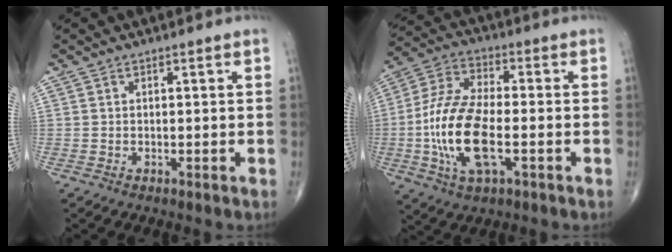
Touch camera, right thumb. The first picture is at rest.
{"total": 16.0, "force": [-3.3, 6.9, 14.1], "torque": [-0.296, 0.015, -0.063]}